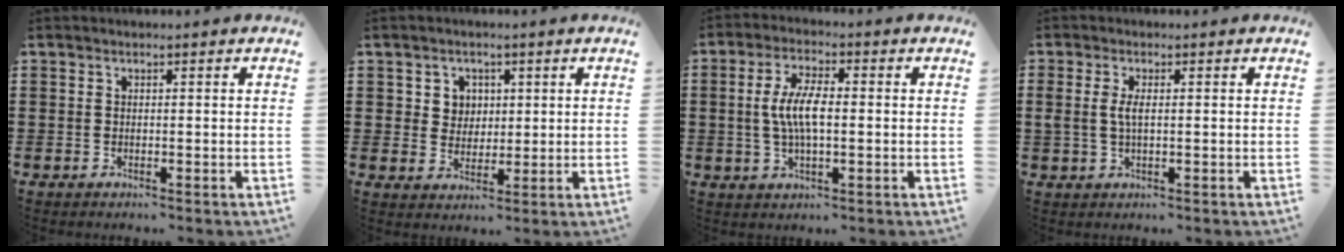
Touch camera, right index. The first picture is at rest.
{"total": 3.4, "force": [1.2, 3.1, 0.7], "torque": [-0.028, 0.012, 0.020]}
{"total": 6.8, "force": [0.0, 2.4, 6.3], "torque": [-0.137, 0.000, -0.009]}
{"total": 2.8, "force": [0.2, 1.0, 2.6], "torque": [-0.059, 0.000, 0.000]}